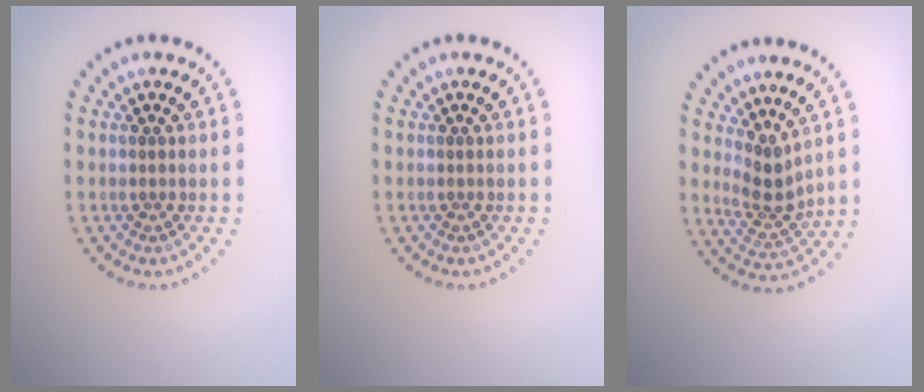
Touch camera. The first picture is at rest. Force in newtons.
{"total": 0.0}
{"total": 2.6, "press": 1.8, "slide": 1.8}